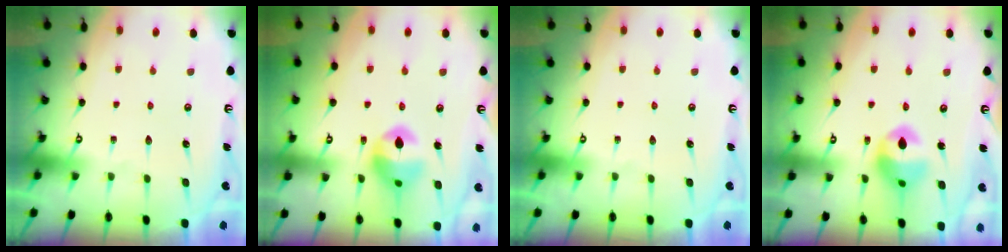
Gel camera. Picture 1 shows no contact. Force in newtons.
{"total": 12.7, "press": 12.6, "slide": 1.5}
{"total": 0.0}
{"total": 11.9, "press": 11.8, "slide": 1.5}